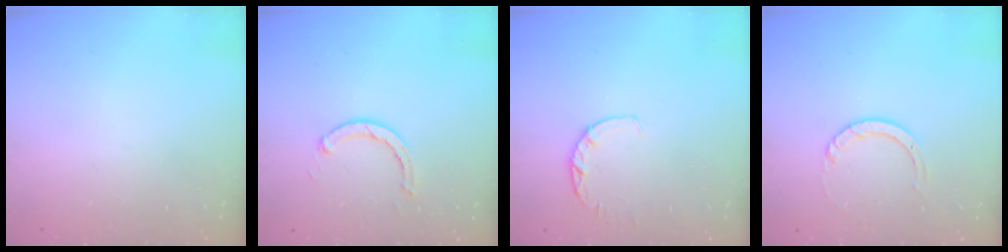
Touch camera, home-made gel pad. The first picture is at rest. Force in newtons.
{"total": 2.9, "press": 2.8, "slide": 0.5}
{"total": 2.8, "press": 2.7, "slide": 0.5}
{"total": 3.0, "press": 3.0, "slide": 0.3}